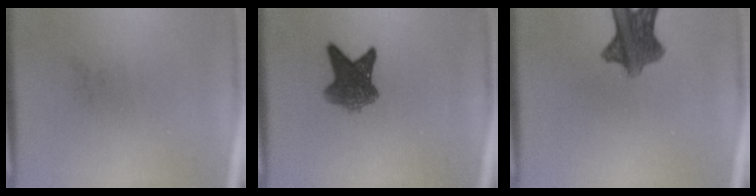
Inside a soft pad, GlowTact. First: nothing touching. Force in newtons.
{"total": 6.3}
{"total": 8.4}